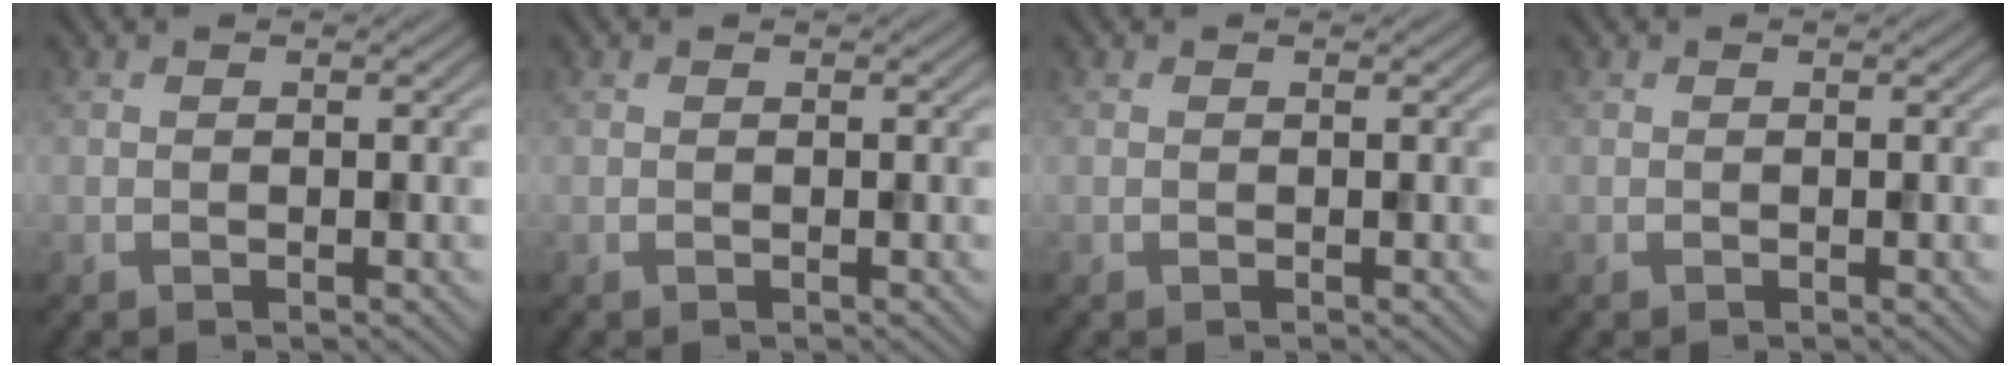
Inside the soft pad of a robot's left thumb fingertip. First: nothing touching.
{"total": 0.0}
{"total": 0.0}
{"total": 0.0}